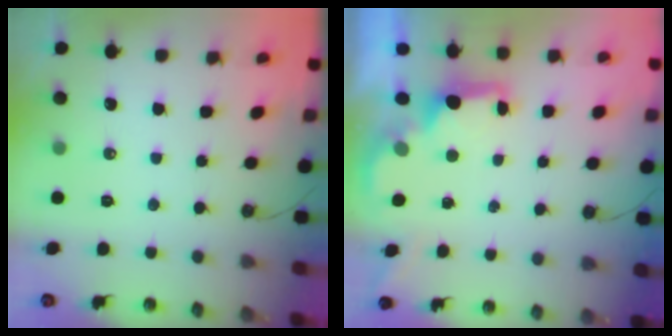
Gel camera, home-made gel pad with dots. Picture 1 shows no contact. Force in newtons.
{"total": 2.1, "press": 1.9, "slide": 0.8}